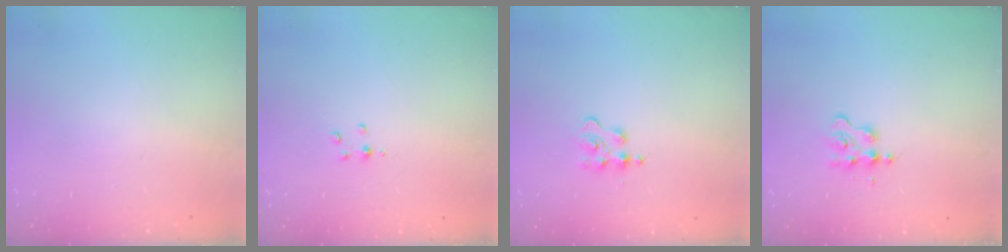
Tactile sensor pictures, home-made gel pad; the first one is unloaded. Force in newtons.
{"total": 2.8, "press": 2.8, "slide": 0.3}
{"total": 2.1, "press": 2.1, "slide": 0.4}
{"total": 2.7, "press": 2.6, "slide": 0.4}